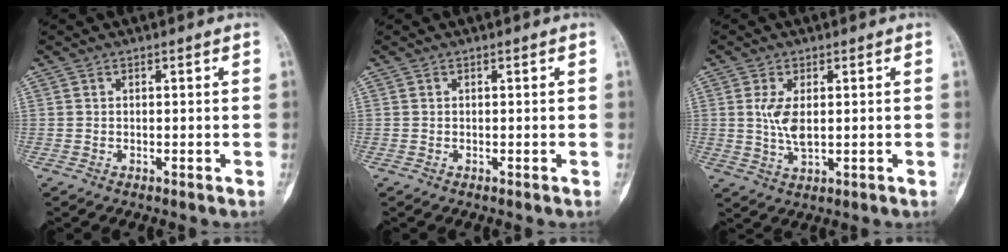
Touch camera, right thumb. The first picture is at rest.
{"total": 0.0}
{"total": 4.9, "force": [0.7, 2.5, 4.2], "torque": [-0.087, -0.009, 0.019]}